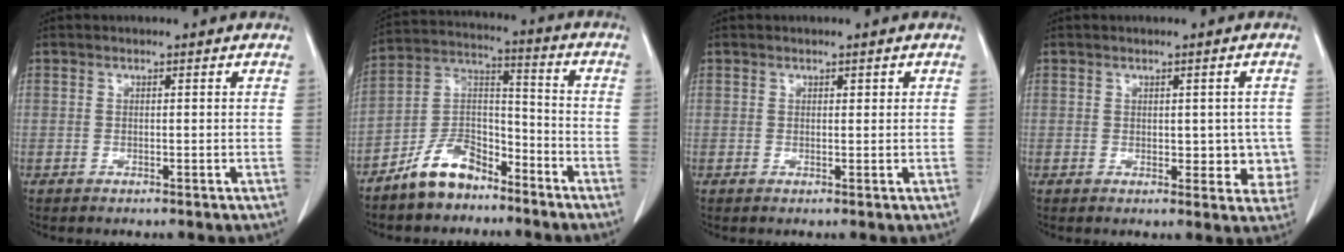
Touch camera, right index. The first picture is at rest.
{"total": 10.0, "force": [-7.5, 4.6, 4.8], "torque": [-0.100, 0.017, -0.142]}
{"total": 0.5, "force": [0.3, 0.3, 0.3], "torque": [-0.001, 0.000, 0.002]}
{"total": 4.9, "force": [-0.1, 2.7, 4.0], "torque": [-0.028, 0.004, 0.003]}